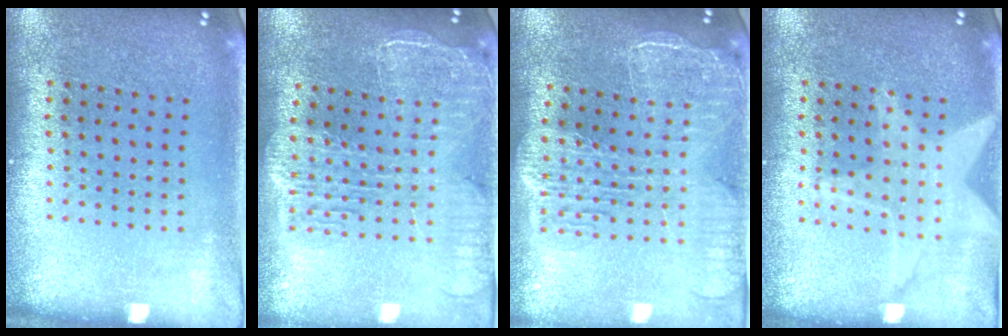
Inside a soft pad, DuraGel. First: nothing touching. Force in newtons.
{"total": 2.3, "press": 2.0, "slide": 1.0}
{"total": 2.5, "press": 2.2, "slide": 1.2}
{"total": 1.5, "press": 1.4, "slide": 0.4}